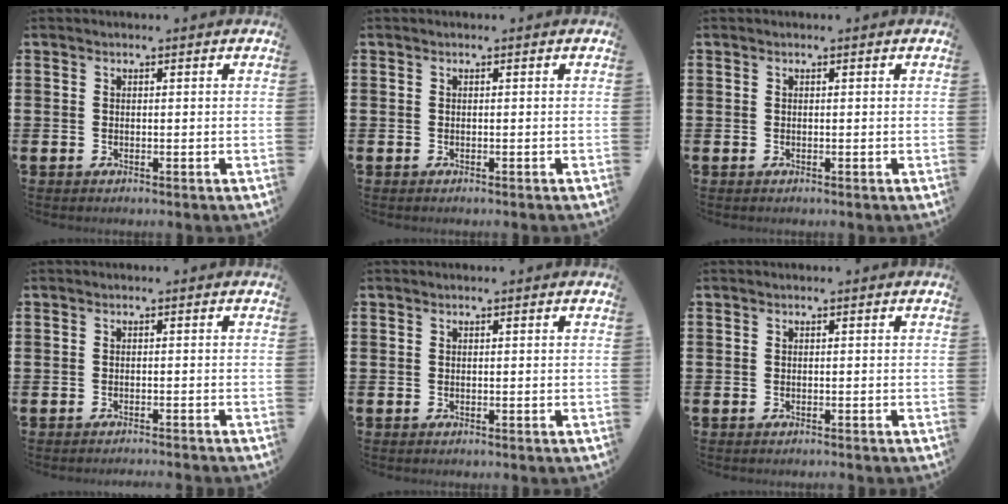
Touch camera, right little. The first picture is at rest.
{"total": 0.0}
{"total": 0.0}
{"total": 0.8, "force": [-0.8, -0.2, 0.0], "torque": [0.001, 0.000, -0.017]}
{"total": 0.0}
{"total": 0.0}